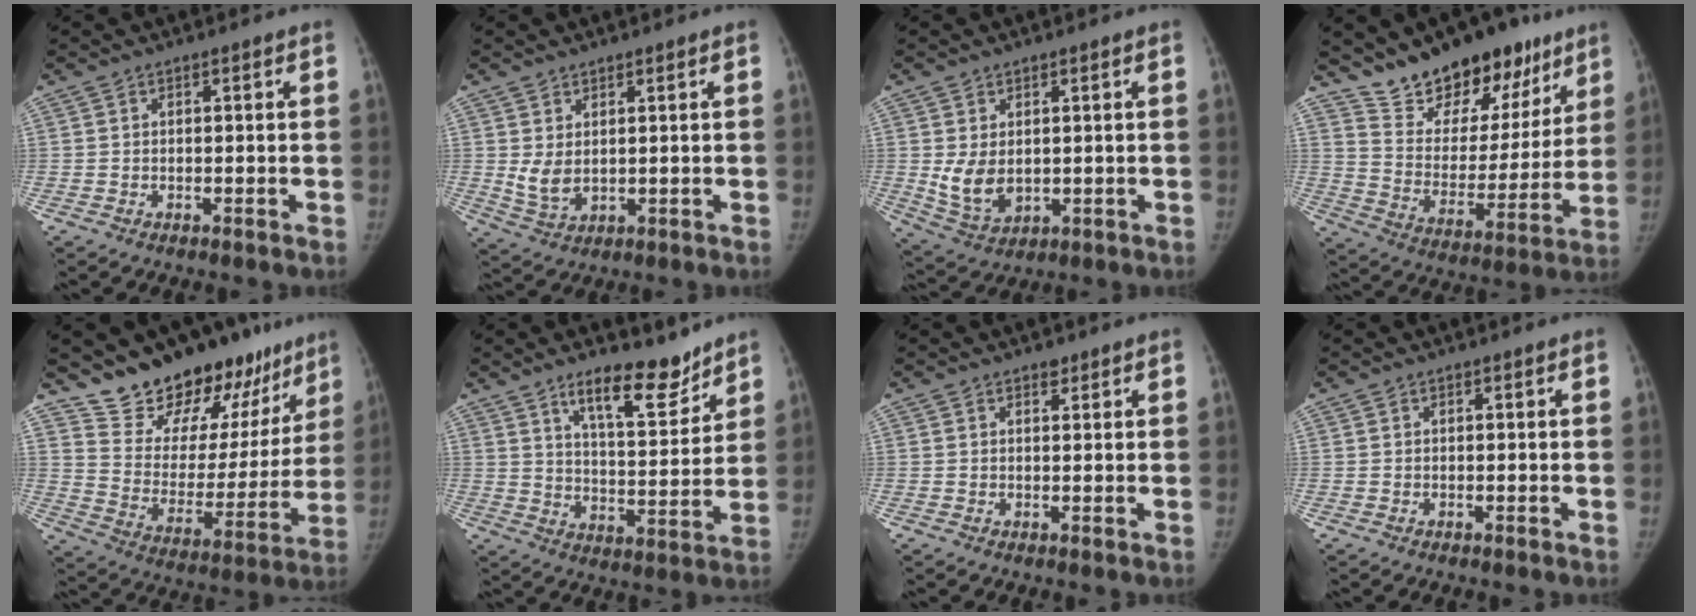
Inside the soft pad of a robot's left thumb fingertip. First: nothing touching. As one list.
[{"total": 4.4, "force": [1.2, 2.7, 3.3], "torque": [-0.058, -0.014, 0.035]}, {"total": 6.9, "force": [0.6, 4.8, 4.9], "torque": [-0.078, -0.020, 0.030]}, {"total": 22.1, "force": [15.9, 11.2, 10.6], "torque": [-0.108, -0.080, 0.252]}, {"total": 24.2, "force": [19.4, 10.8, 9.6], "torque": [-0.097, -0.121, 0.290]}, {"total": 12.3, "force": [9.1, 4.0, 7.3], "torque": [-0.085, -0.071, 0.151]}, {"total": 1.2, "force": [0.9, 0.7, 0.4], "torque": [0.000, -0.006, 0.012]}, {"total": 0.0}]